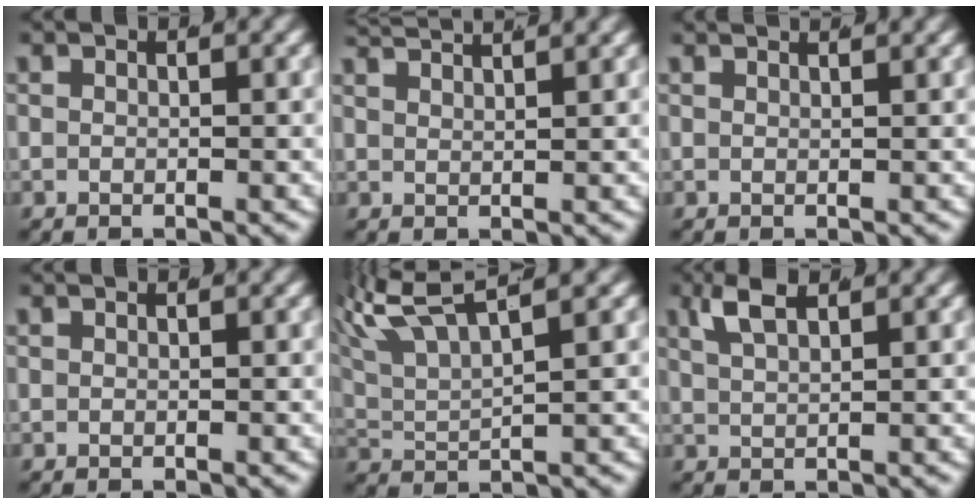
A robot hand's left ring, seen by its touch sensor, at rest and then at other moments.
{"total": 3.4, "force": [3.2, -0.2, 1.1], "torque": [-0.018, 0.003, 0.057]}
{"total": 1.5, "force": [1.4, -0.4, 0.5], "torque": [0.002, 0.001, 0.022]}
{"total": 0.0}
{"total": 6.6, "force": [4.4, 2.8, 4.1], "torque": [-0.094, -0.003, 0.077]}
{"total": 2.2, "force": [1.8, 0.0, 1.3], "torque": [-0.030, -0.001, 0.041]}